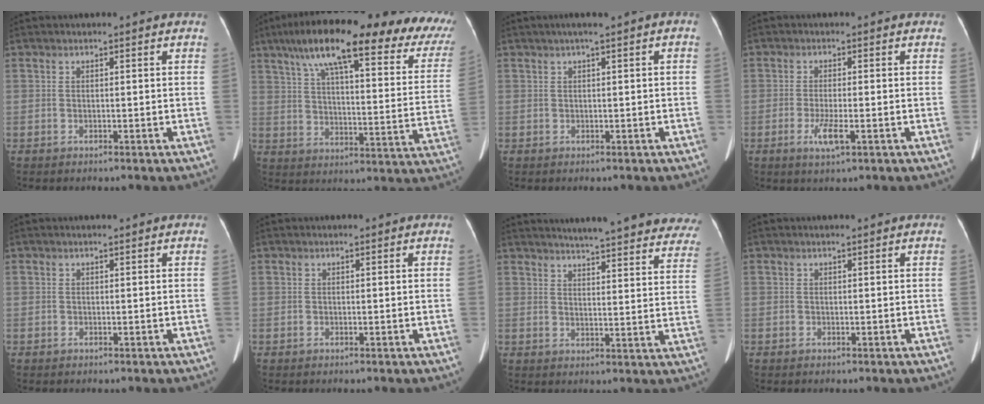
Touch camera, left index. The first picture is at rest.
{"total": 31.5, "force": [23.0, 5.8, 20.7], "torque": [-0.260, 0.014, 0.296]}
{"total": 1.8, "force": [0.5, 0.2, 1.7], "torque": [-0.025, 0.017, 0.008]}
{"total": 3.2, "force": [-1.3, 0.5, 2.9], "torque": [-0.061, -0.007, -0.022]}
{"total": 0.0}
{"total": 0.0}
{"total": 27.2, "force": [24.9, 3.8, 10.5], "torque": [-0.142, -0.065, 0.281]}
{"total": 0.0}